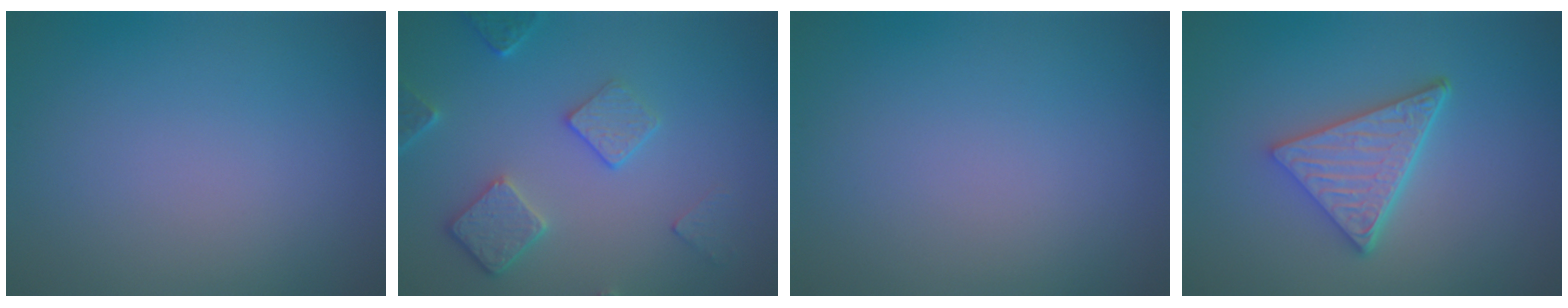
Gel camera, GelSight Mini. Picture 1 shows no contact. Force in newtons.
{"total": 3.7, "press": 3.2, "slide": 2.0}
{"total": 0.0}
{"total": 5.1, "press": 3.8, "slide": 3.4}